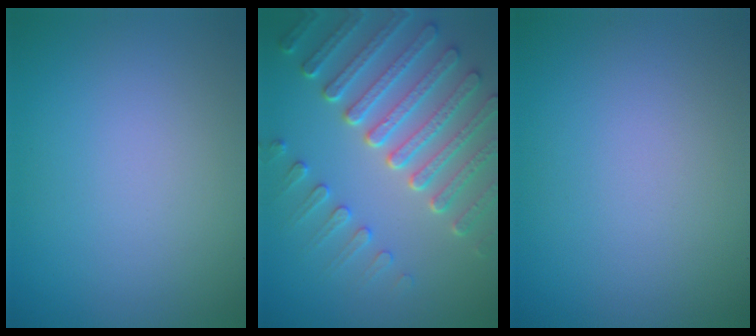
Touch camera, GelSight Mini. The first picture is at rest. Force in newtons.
{"total": 7.5, "press": 5.5, "slide": 5.0}
{"total": 0.0}